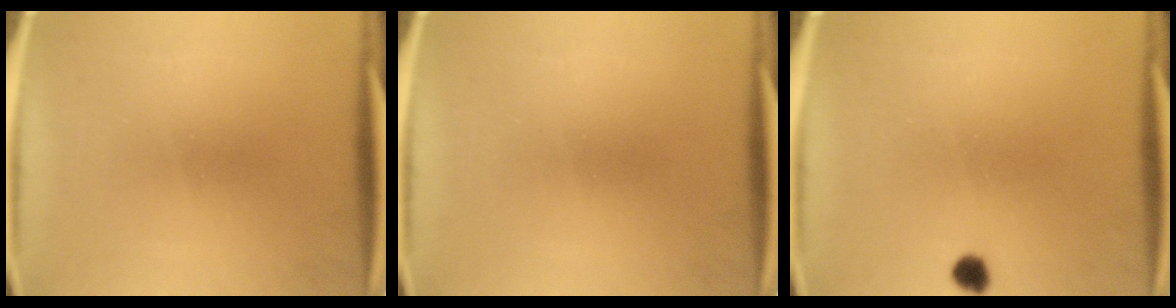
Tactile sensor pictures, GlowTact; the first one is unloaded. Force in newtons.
{"total": 0.0}
{"total": 2.0}